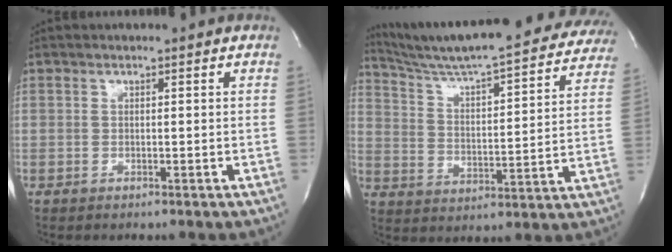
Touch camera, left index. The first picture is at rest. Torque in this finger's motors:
{"motor_torque": [0.71, -0.67, 0.07, 0.08]}